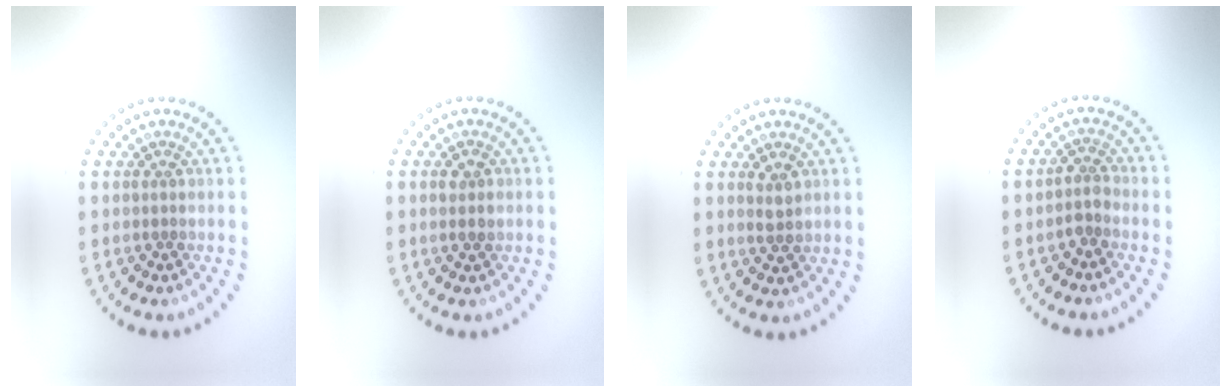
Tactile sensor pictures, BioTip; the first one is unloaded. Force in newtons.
{"total": 1.5, "press": 1.5, "slide": 0.1}
{"total": 1.5, "press": 1.4, "slide": 0.4}
{"total": 1.6, "press": 1.3, "slide": 1.0}